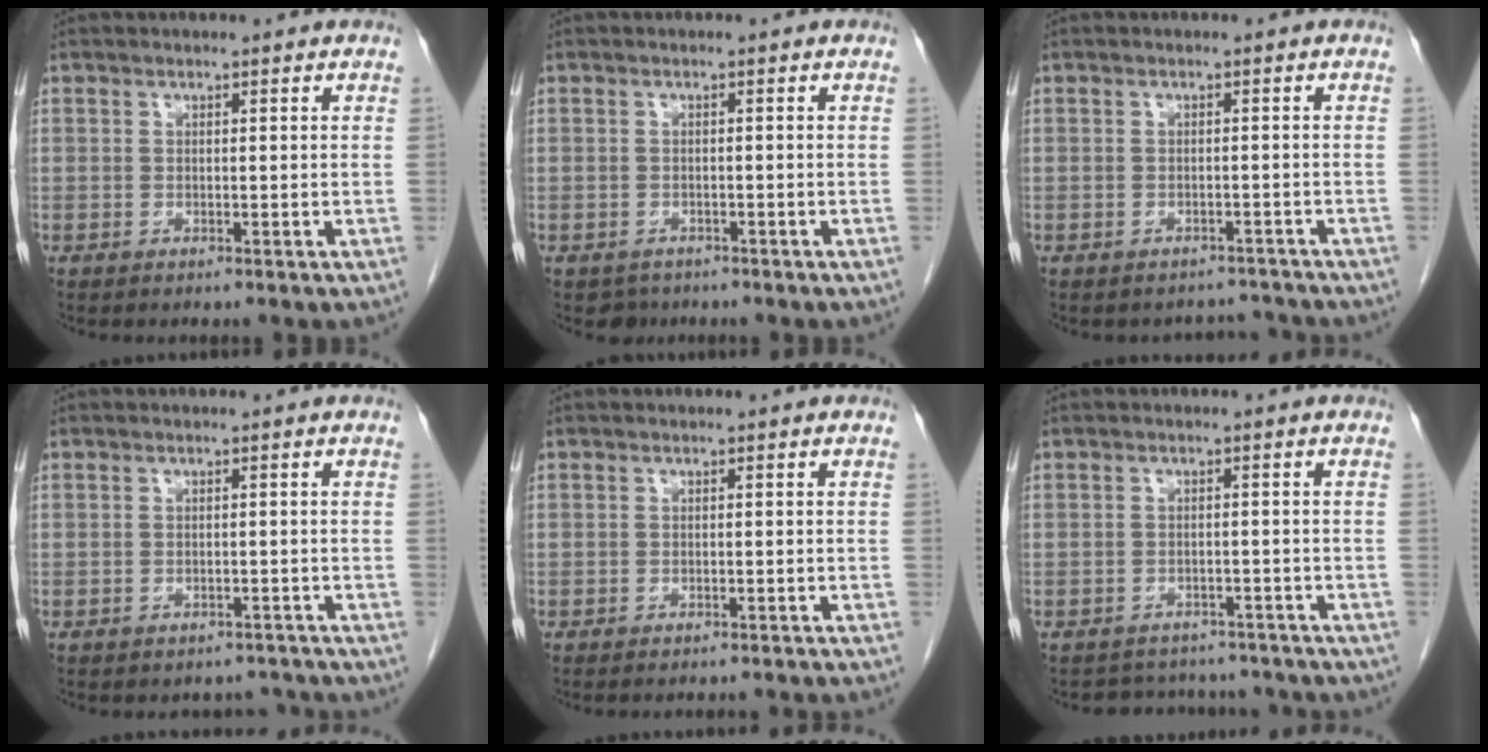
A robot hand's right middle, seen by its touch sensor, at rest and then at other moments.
{"total": 2.0, "force": [-1.5, 1.4, 0.0], "torque": [-0.007, 0.003, -0.022]}
{"total": 3.1, "force": [-2.9, 1.1, -0.7], "torque": [0.014, 0.009, -0.036]}
{"total": 4.6, "force": [-4.2, 1.9, -0.1], "torque": [0.009, 0.009, -0.046]}
{"total": 7.4, "force": [-7.0, 0.8, 2.3], "torque": [-0.026, -0.006, -0.074]}
{"total": 10.4, "force": [-9.6, 3.8, 1.5], "torque": [-0.017, 0.019, -0.104]}